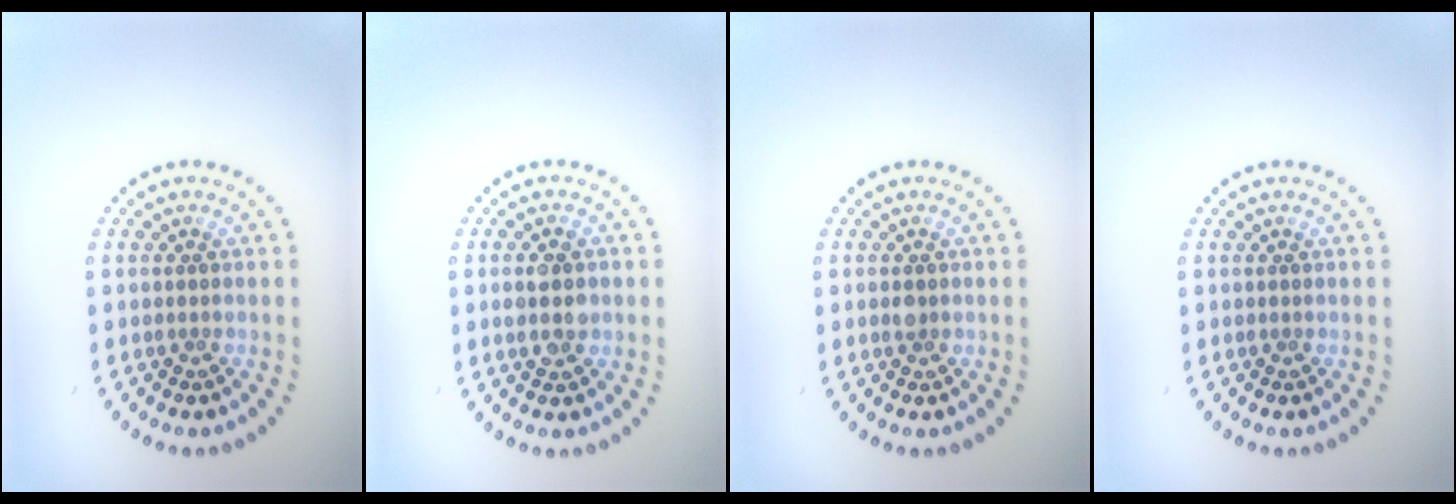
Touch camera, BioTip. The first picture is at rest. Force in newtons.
{"total": 2.8, "press": 2.8, "slide": 0.2}
{"total": 0.9, "press": 0.9, "slide": 0.0}
{"total": 0.0}